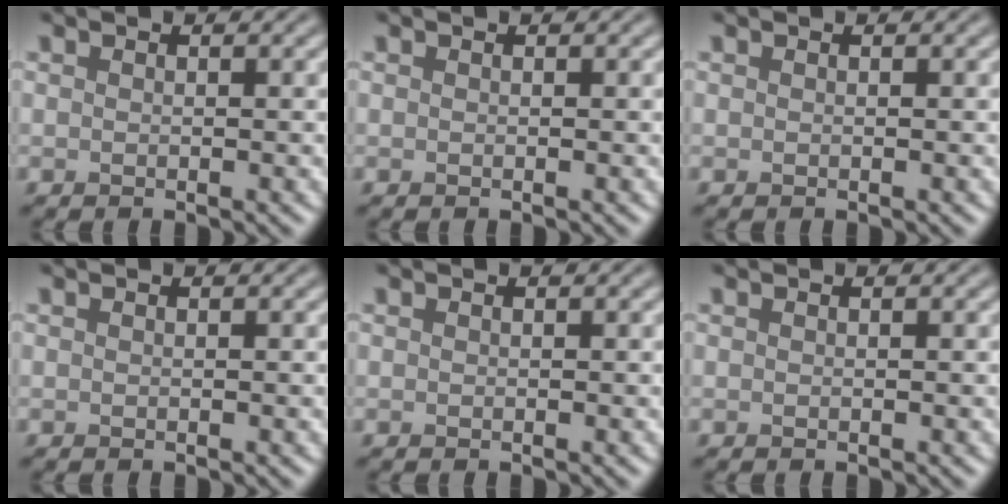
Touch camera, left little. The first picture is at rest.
{"total": 0.0}
{"total": 0.0}
{"total": 0.0}
{"total": 0.0}
{"total": 0.0}